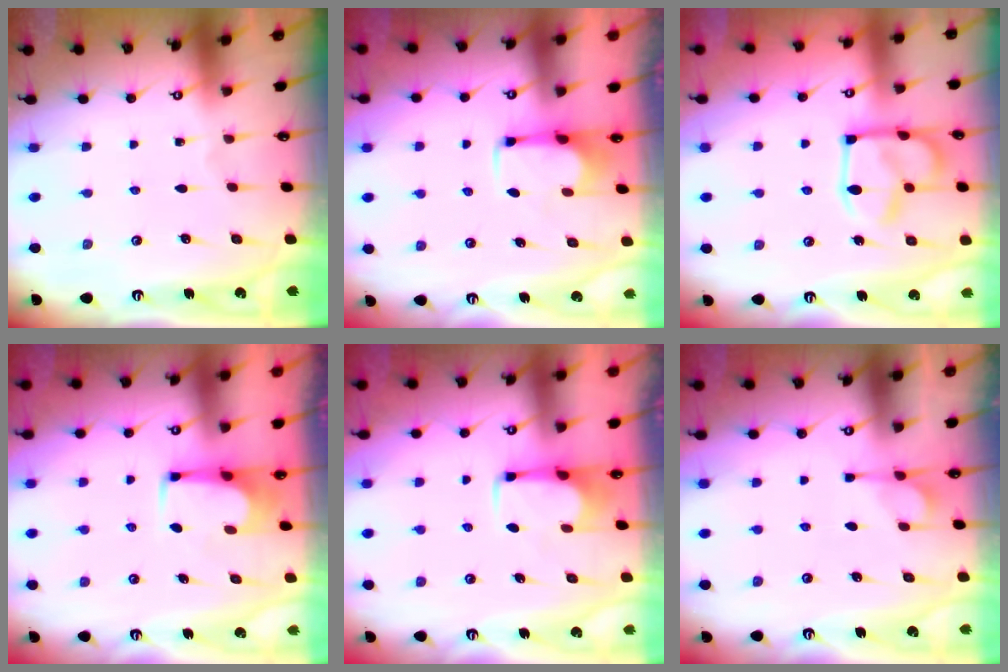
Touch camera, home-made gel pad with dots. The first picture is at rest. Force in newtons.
{"total": 2.6, "press": 2.5, "slide": 0.9}
{"total": 14.5, "press": 14.5, "slide": 0.4}
{"total": 3.7, "press": 3.7, "slide": 0.3}
{"total": 2.8, "press": 2.8, "slide": 0.5}
{"total": 2.1, "press": 1.9, "slide": 0.9}